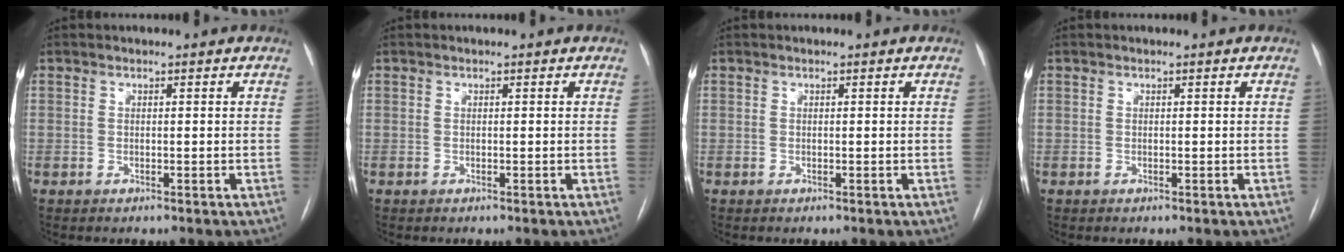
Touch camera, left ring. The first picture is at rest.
{"total": 0.0}
{"total": 0.0}
{"total": 0.0}